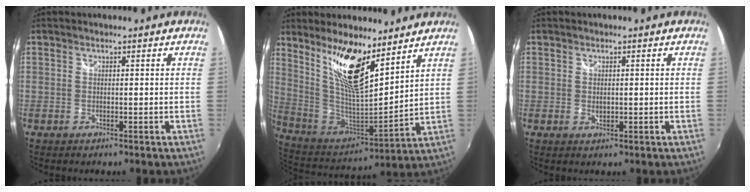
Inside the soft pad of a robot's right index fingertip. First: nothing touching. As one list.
[{"total": 16.3, "force": [10.2, 4.6, 11.9], "torque": [-0.223, -0.005, 0.204]}, {"total": 1.3, "force": [0.0, 0.9, 1.0], "torque": [-0.017, -0.002, 0.001]}]